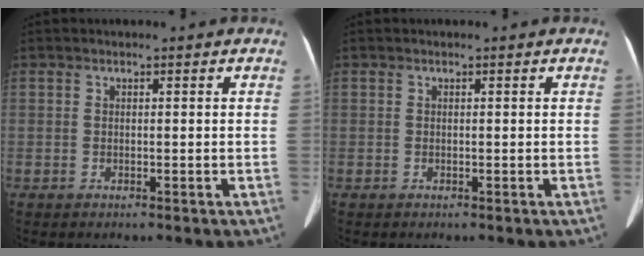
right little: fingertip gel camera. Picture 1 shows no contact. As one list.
[{"total": 0.0}]